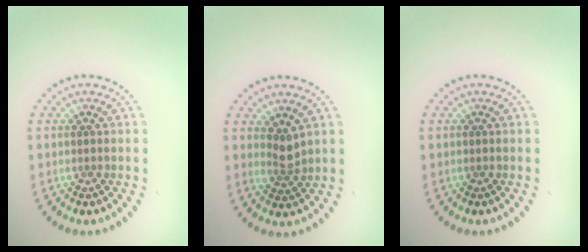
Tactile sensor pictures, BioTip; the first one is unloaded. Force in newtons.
{"total": 1.8, "press": 1.4, "slide": 1.2}
{"total": 0.0}